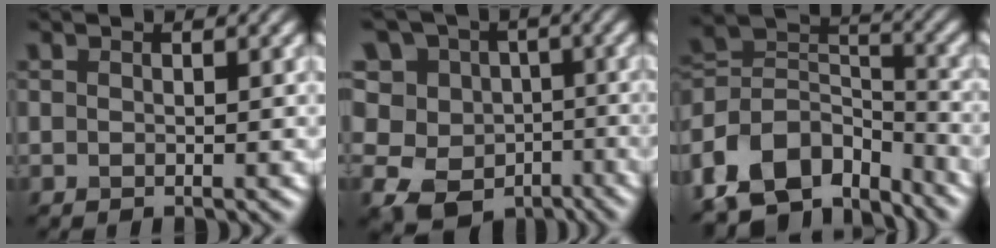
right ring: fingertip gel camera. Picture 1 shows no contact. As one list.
[{"total": 12.5, "force": [0.7, 11.3, 5.4], "torque": [-0.144, 0.045, -0.015]}, {"total": 10.5, "force": [-6.7, 6.3, 5.0], "torque": [-0.096, 0.019, -0.126]}]